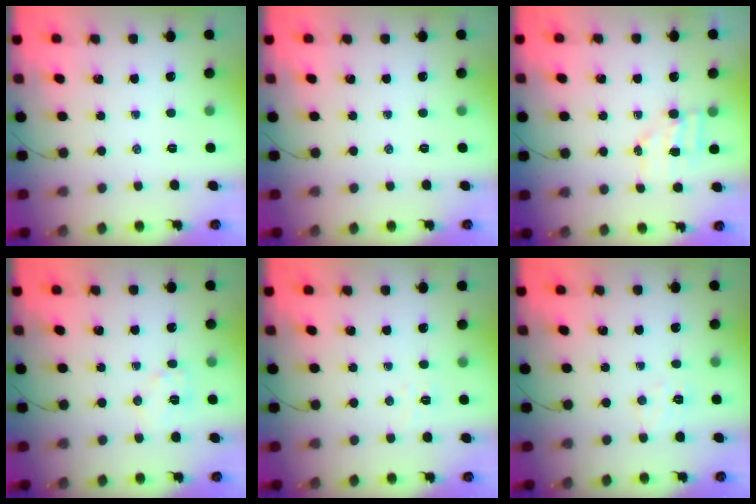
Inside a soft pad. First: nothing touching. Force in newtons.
{"total": 0.0}
{"total": 4.9, "press": 4.8, "slide": 0.7}
{"total": 6.5, "press": 6.4, "slide": 0.8}
{"total": 3.6, "press": 3.5, "slide": 1.0}
{"total": 4.8, "press": 4.6, "slide": 1.1}